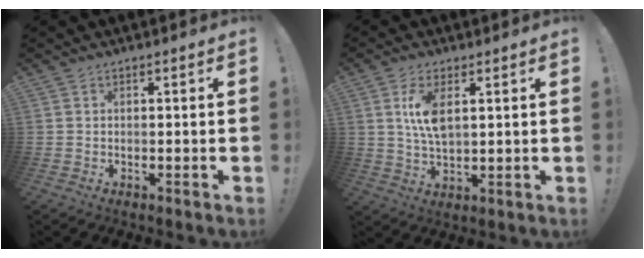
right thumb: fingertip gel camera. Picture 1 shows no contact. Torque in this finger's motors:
{"motor_torque": [0.12, 0.26, -0.03, 0.07, 0.04]}